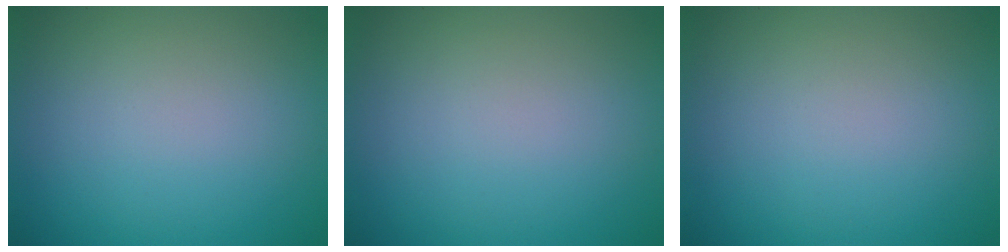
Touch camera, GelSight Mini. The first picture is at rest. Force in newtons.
{"total": 0.0}
{"total": 0.0}